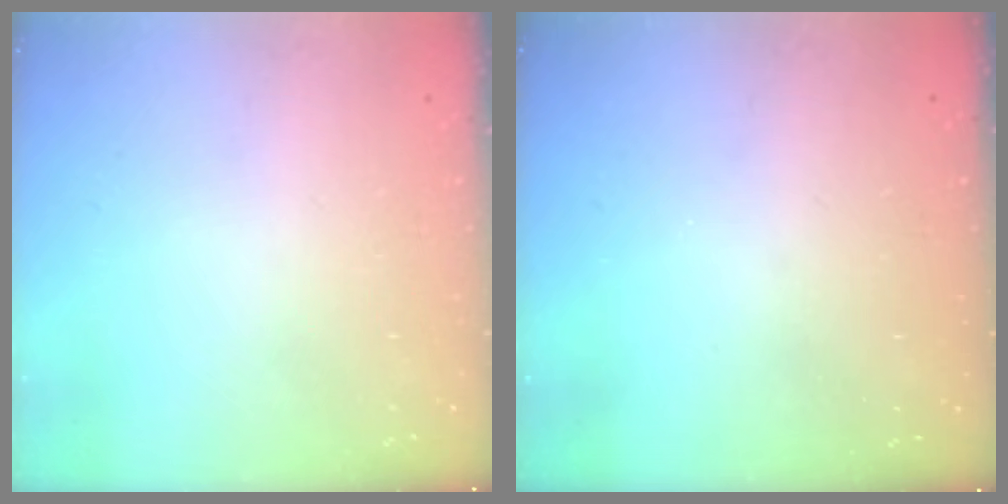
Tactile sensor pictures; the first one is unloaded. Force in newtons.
{"total": 2.9, "press": 2.8, "slide": 0.8}